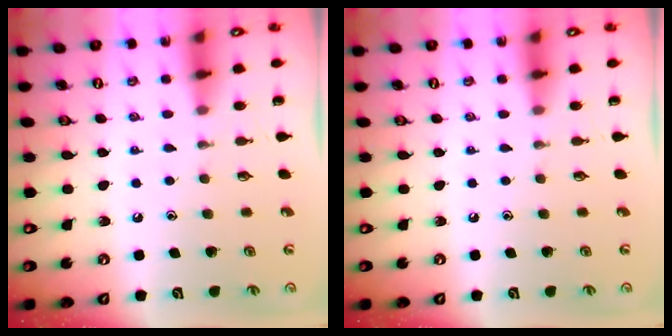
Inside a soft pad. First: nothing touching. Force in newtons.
{"total": 0.0}